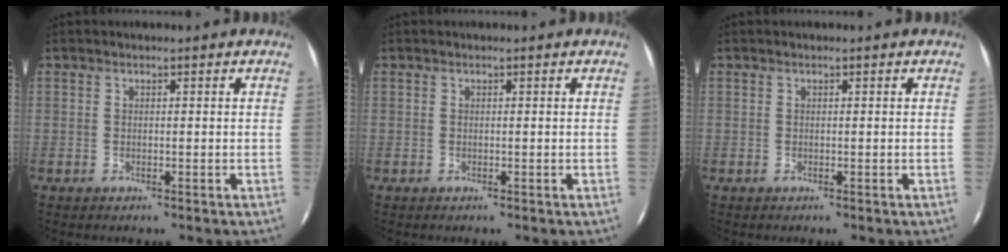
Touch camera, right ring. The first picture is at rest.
{"total": 0.0}
{"total": 0.0}